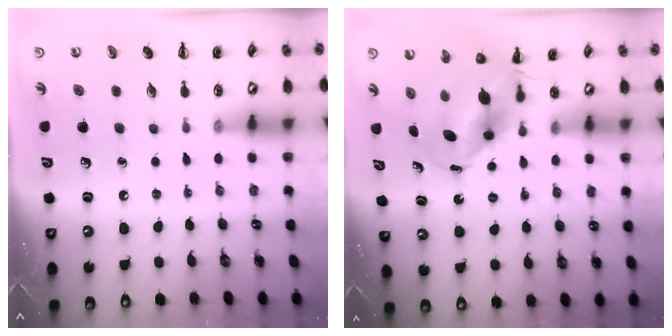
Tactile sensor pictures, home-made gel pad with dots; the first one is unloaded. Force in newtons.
{"total": 6.6, "press": 6.3, "slide": 1.8}